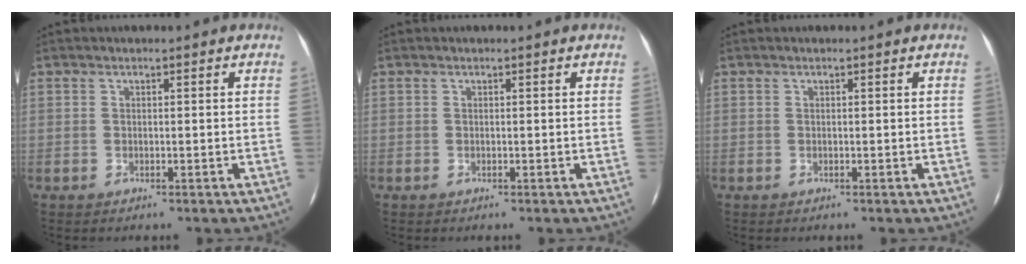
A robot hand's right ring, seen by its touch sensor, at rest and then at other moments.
{"total": 0.0}
{"total": 0.0}